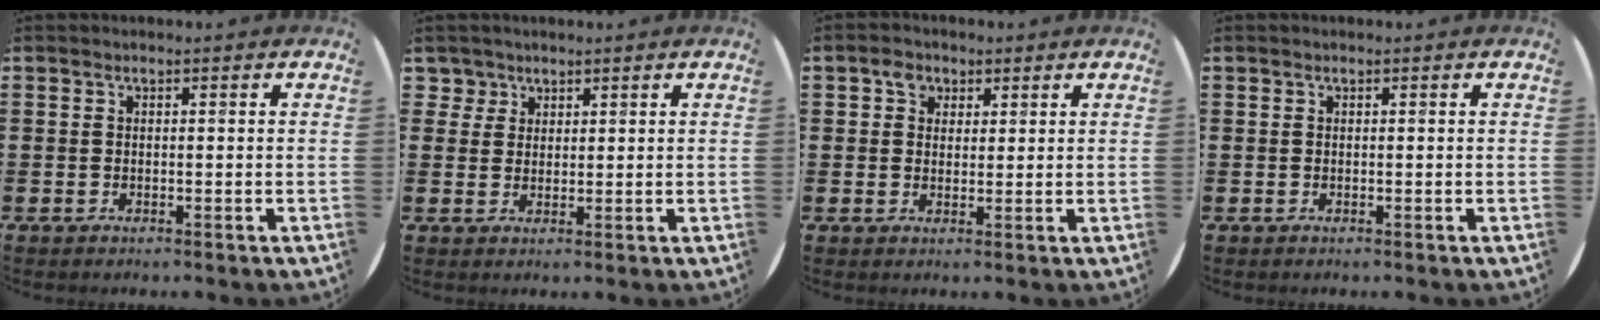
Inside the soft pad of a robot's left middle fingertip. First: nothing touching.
{"total": 2.6, "force": [1.7, 1.9, 0.3], "torque": [-0.004, 0.004, 0.032]}
{"total": 2.7, "force": [1.7, 2.0, 0.6], "torque": [-0.001, 0.001, 0.027]}
{"total": 0.0}